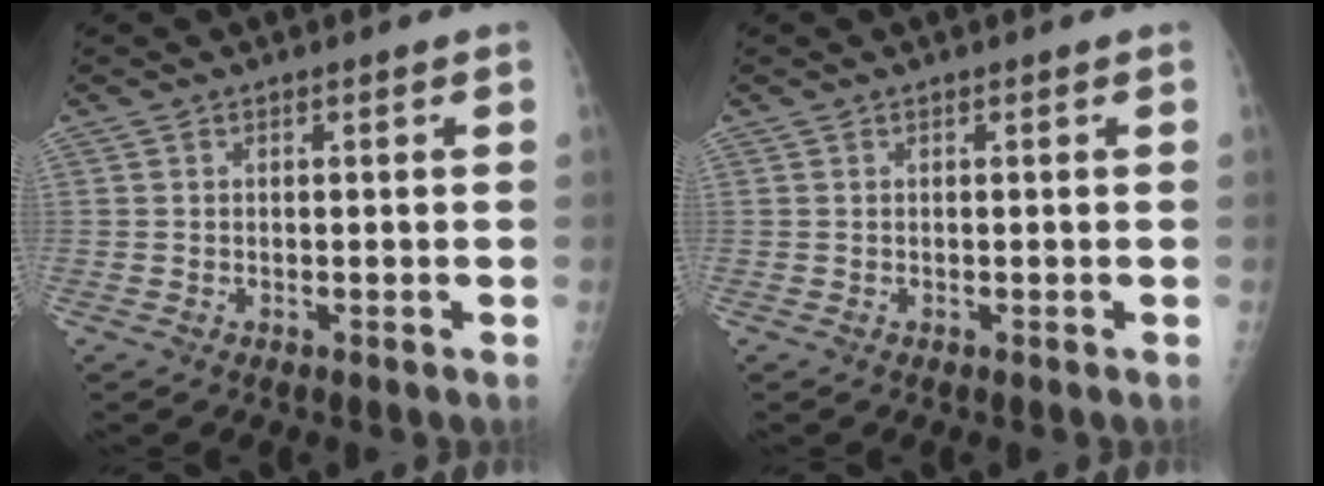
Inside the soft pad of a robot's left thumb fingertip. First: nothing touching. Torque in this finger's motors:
{"motor_torque": [0.11, -0.05, 0.02, -0.01, 0.01]}